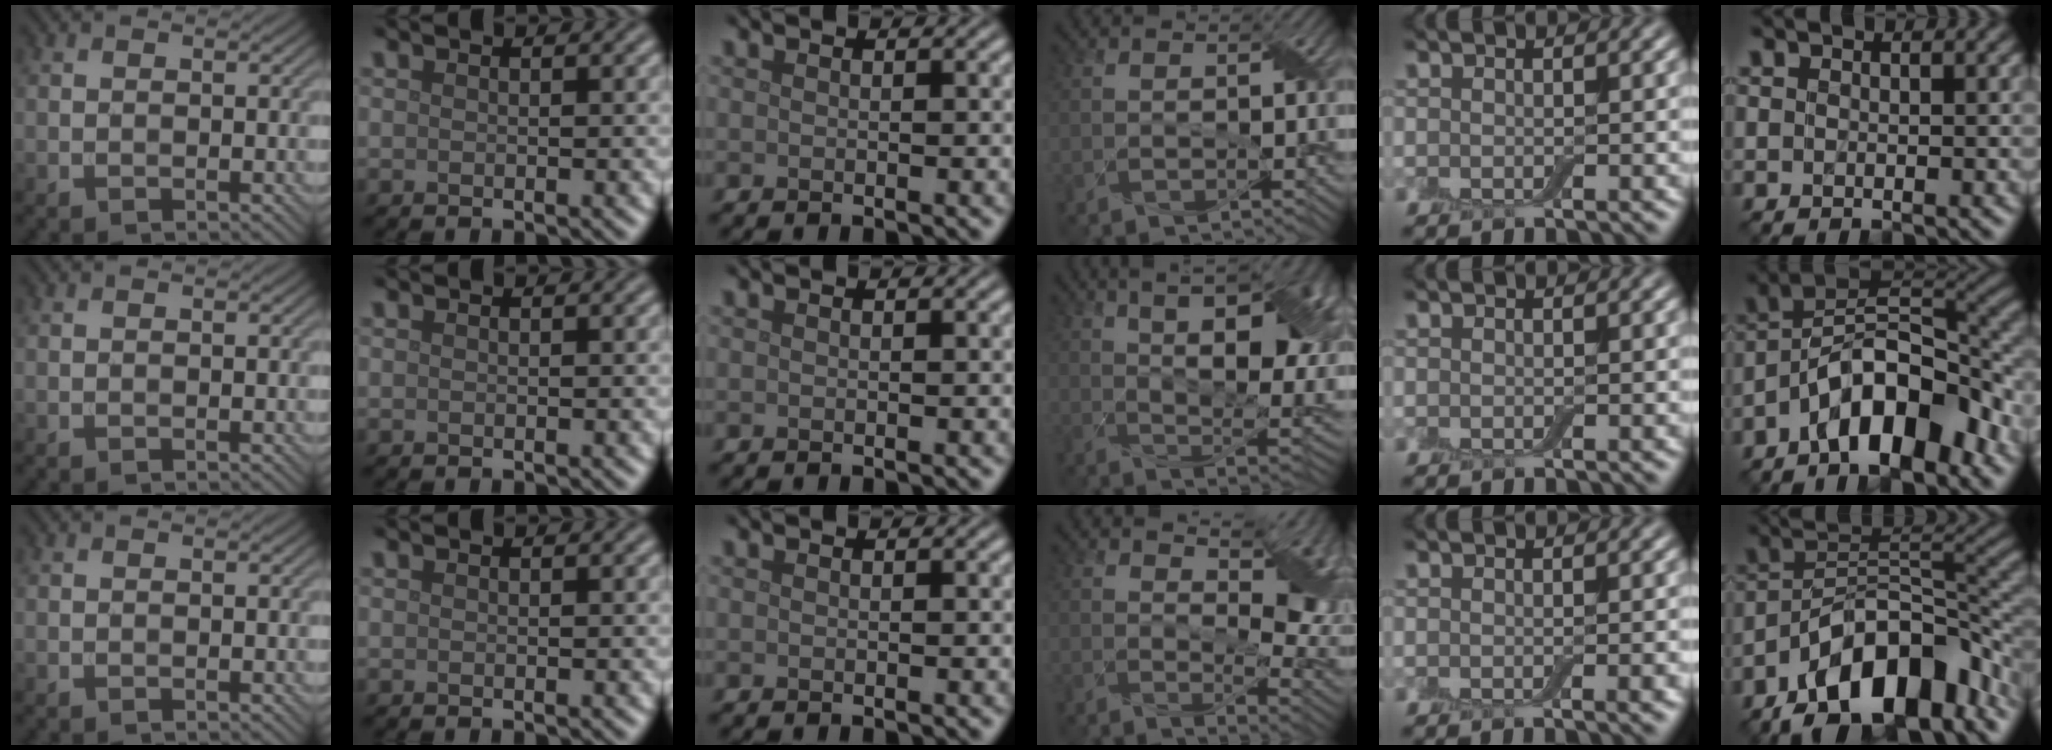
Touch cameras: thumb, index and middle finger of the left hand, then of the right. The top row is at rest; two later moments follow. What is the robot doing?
{"motion": "wrap", "object": "adhesive wrap"}